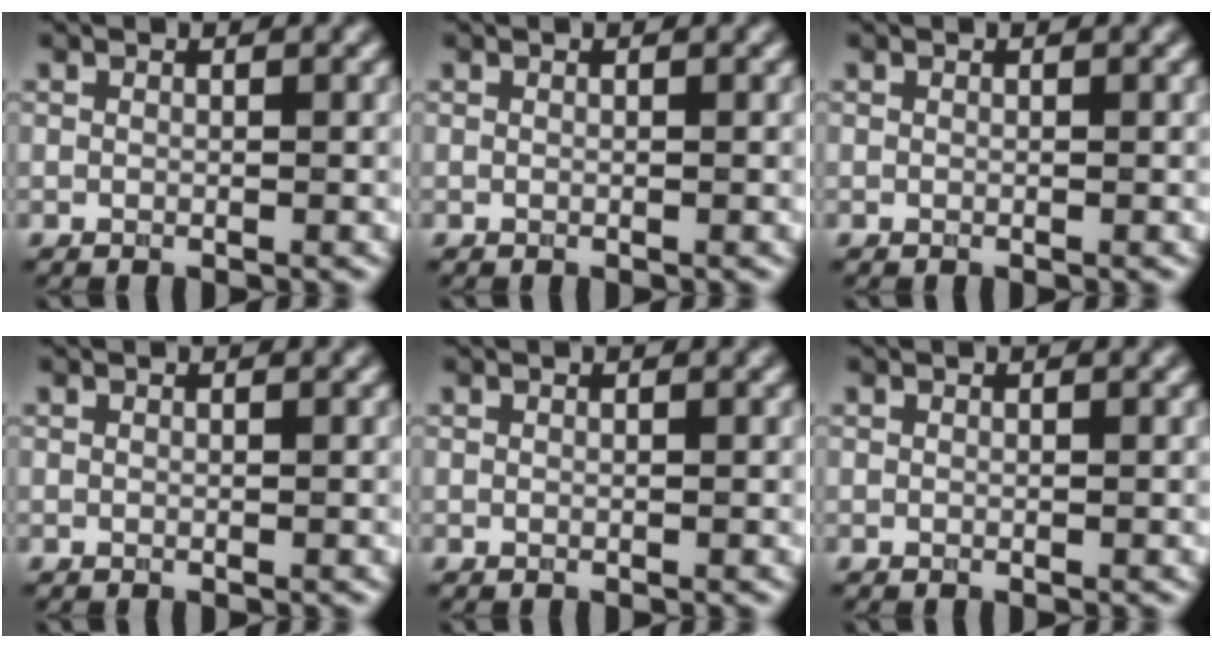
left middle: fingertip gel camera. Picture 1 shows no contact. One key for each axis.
{"total": 0.0}
{"total": 0.0}
{"total": 0.0}
{"total": 0.0}
{"total": 0.0}